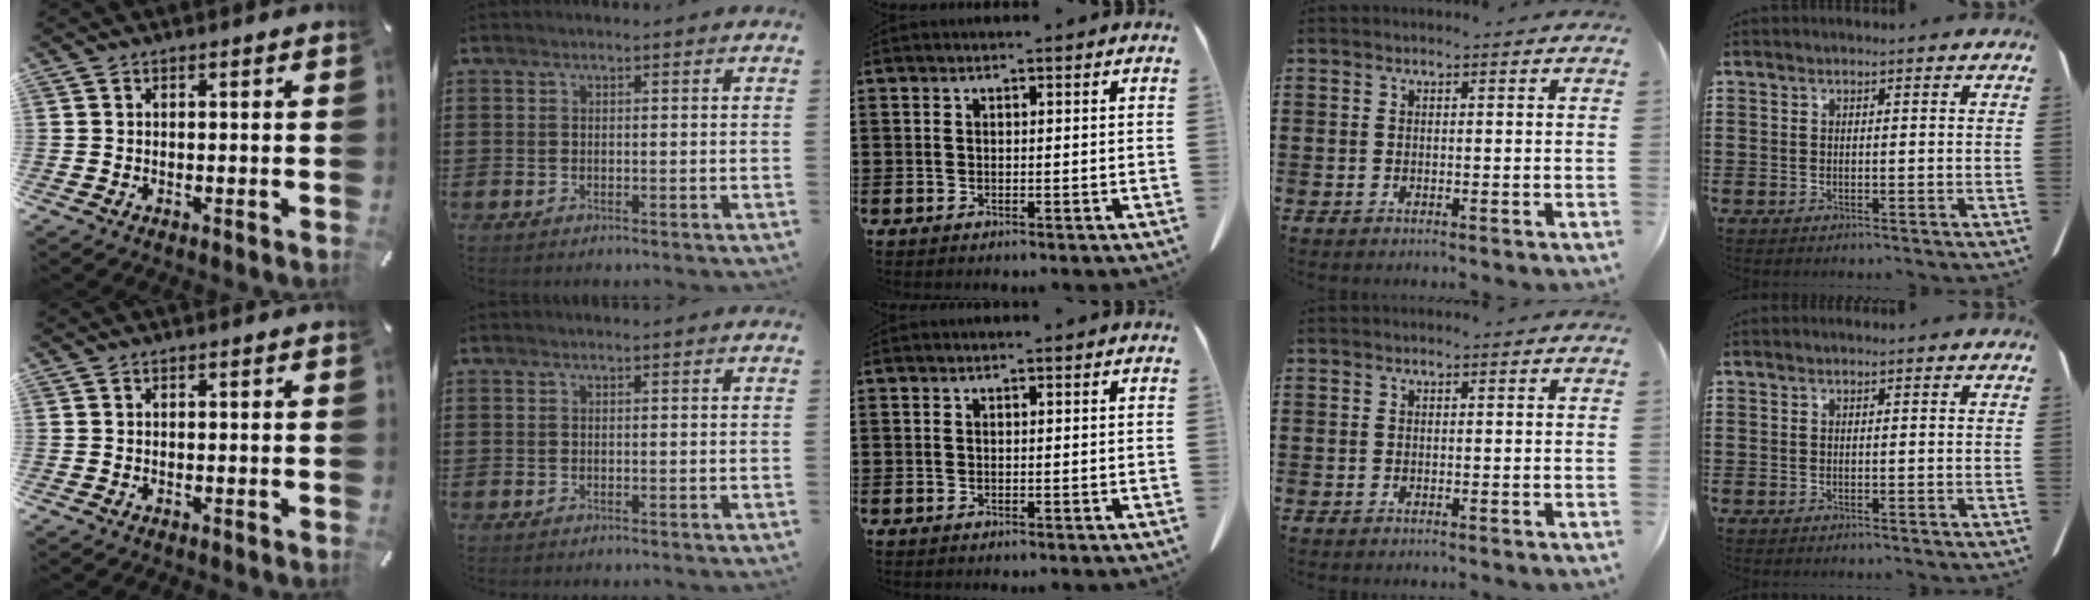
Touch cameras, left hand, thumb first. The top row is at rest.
{}